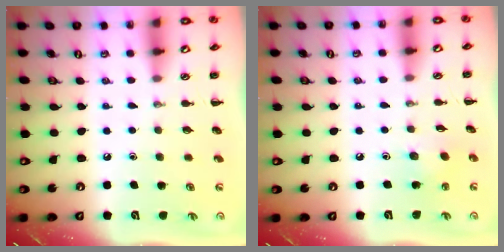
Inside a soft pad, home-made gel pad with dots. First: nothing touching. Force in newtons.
{"total": 3.8, "press": 3.7, "slide": 1.0}